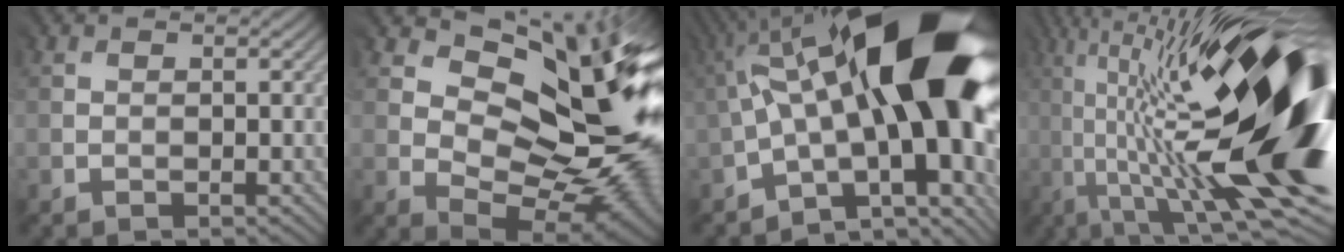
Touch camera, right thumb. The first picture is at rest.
{"total": 17.0, "force": [5.2, 9.3, 13.2], "torque": [-0.171, 0.008, 0.101]}
{"total": 19.8, "force": [2.3, 8.4, 17.8], "torque": [-0.276, 0.012, 0.039]}
{"total": 22.8, "force": [0.2, 6.5, 21.8], "torque": [-0.355, 0.026, 0.001]}